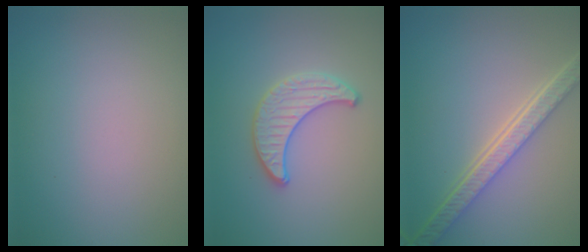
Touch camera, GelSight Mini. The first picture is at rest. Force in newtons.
{"total": 2.4, "press": 2.4, "slide": 0.1}
{"total": 5.5, "press": 4.1, "slide": 3.6}